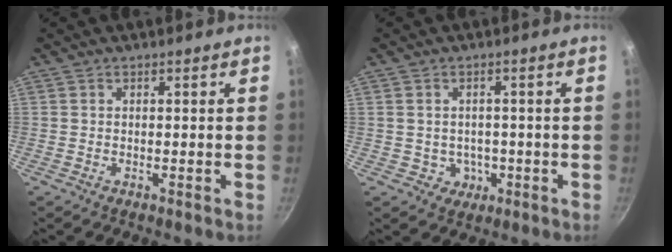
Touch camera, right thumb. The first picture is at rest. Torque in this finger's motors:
{"motor_torque": [-0.59, 0.04, -0.27, -0.33, 0.04]}